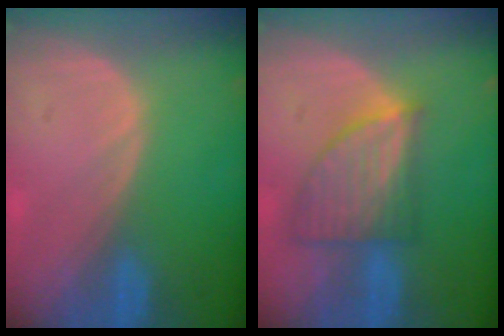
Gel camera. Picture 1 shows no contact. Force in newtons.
{"total": 7.6, "press": 6.7, "slide": 3.5}